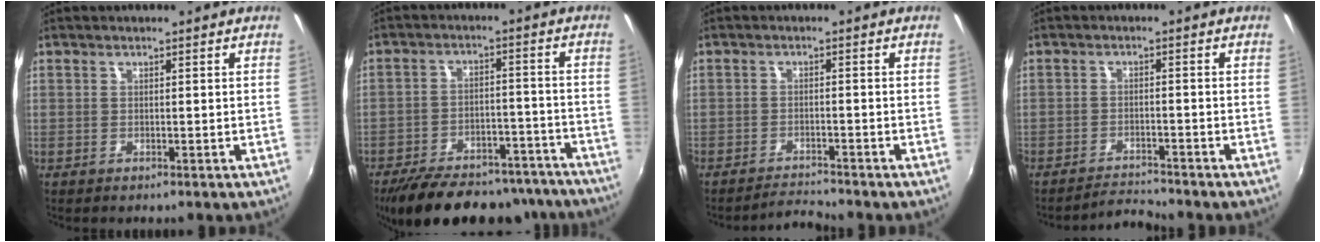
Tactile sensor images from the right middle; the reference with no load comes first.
{"total": 23.2, "force": [-19.4, 8.6, 9.4], "torque": [-0.181, 0.014, -0.250]}
{"total": 3.4, "force": [-3.3, -0.6, -0.1], "torque": [-0.014, -0.002, -0.061]}
{"total": 4.0, "force": [-3.9, -0.5, -0.1], "torque": [-0.017, 0.000, -0.071]}